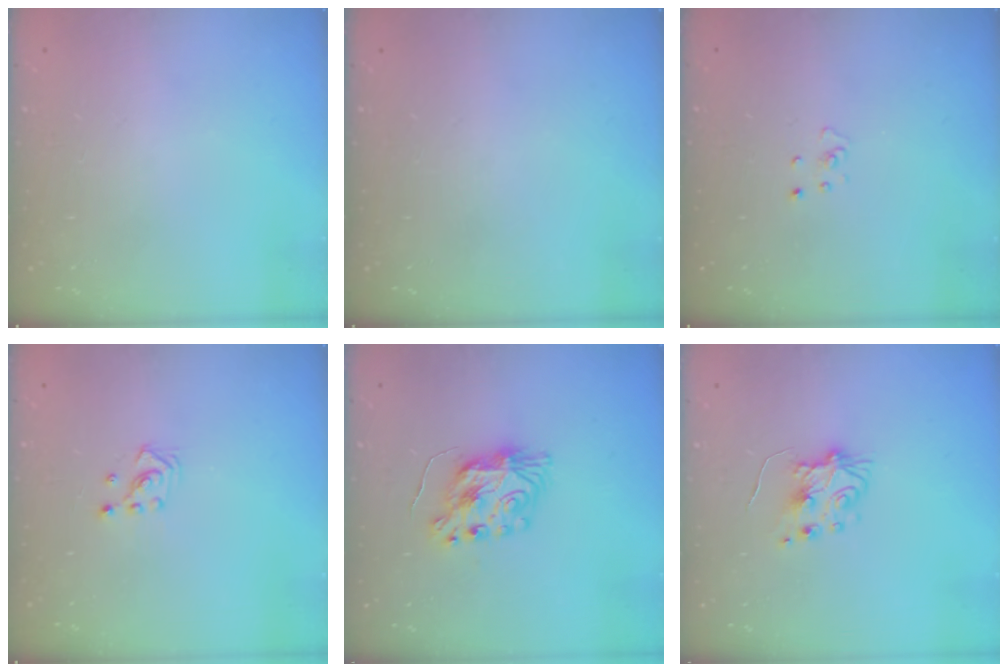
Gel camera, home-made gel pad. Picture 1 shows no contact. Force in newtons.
{"total": 0.0}
{"total": 2.3, "press": 2.3, "slide": 0.2}
{"total": 2.6, "press": 2.6, "slide": 0.3}
{"total": 8.6, "press": 8.6, "slide": 0.5}
{"total": 6.4, "press": 6.4, "slide": 0.4}